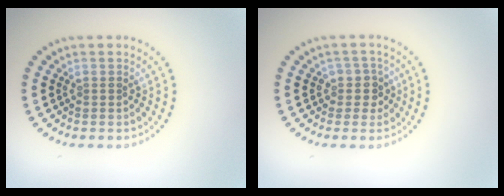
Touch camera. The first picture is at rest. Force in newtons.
{"total": 1.9, "press": 1.6, "slide": 1.1}